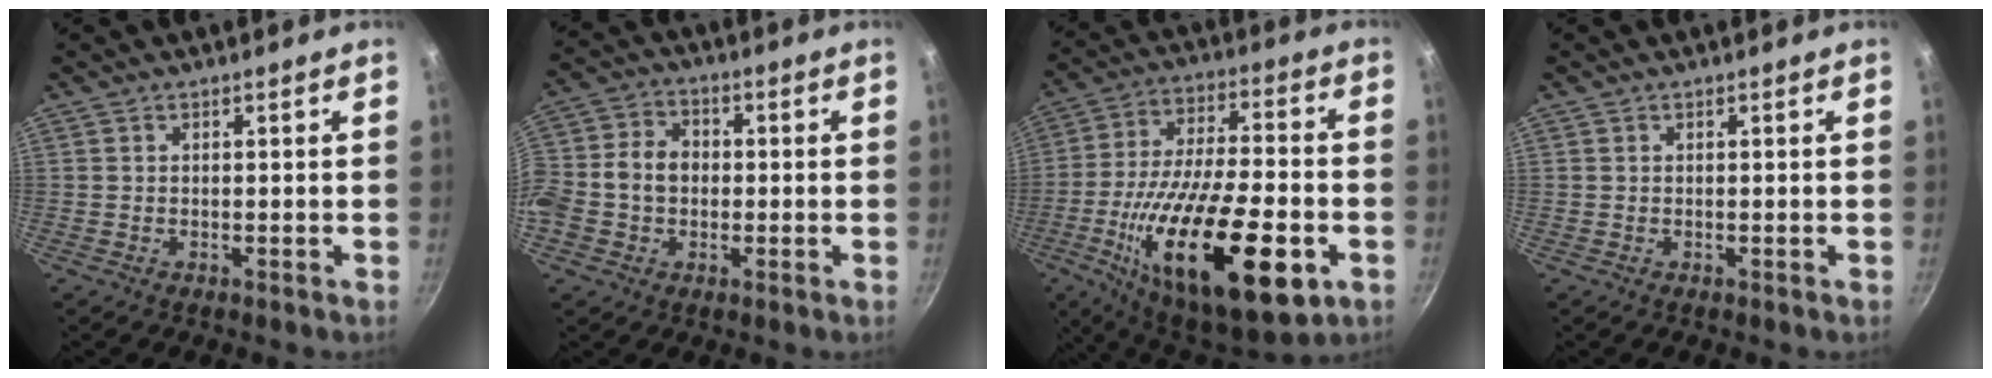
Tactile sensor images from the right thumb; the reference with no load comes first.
{"total": 12.7, "force": [-1.2, 10.1, 7.7], "torque": [-0.142, 0.035, -0.037]}
{"total": 29.9, "force": [-10.0, 11.1, 25.9], "torque": [-0.425, 0.015, -0.156]}
{"total": 0.0}